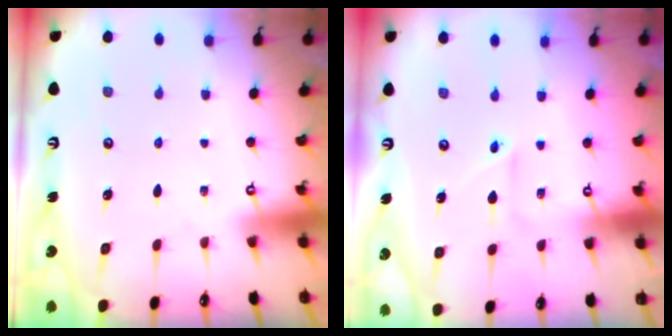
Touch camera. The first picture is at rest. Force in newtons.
{"total": 2.1, "press": 2.1, "slide": 0.6}